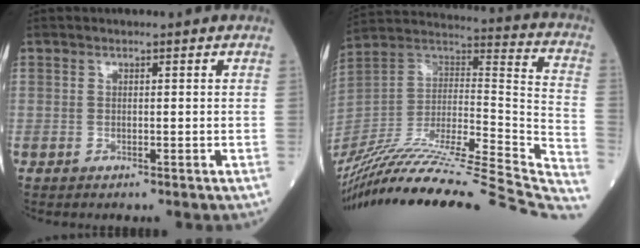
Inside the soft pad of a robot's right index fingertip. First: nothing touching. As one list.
[{"total": 41.4, "force": [-35.9, 1.9, 20.6], "torque": [-0.266, -0.068, -0.527]}]